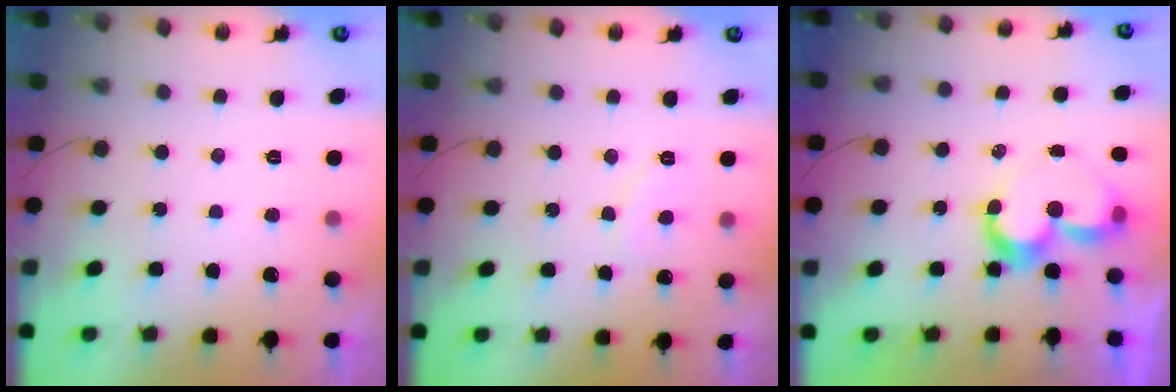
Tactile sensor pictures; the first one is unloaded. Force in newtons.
{"total": 6.5, "press": 6.4, "slide": 0.6}
{"total": 8.9, "press": 8.8, "slide": 0.7}